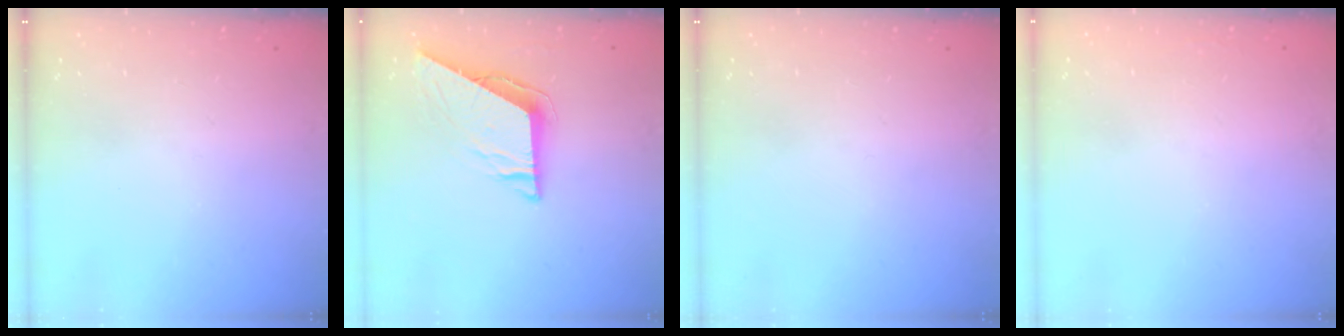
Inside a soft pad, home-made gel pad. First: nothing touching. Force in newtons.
{"total": 7.6, "press": 7.6, "slide": 0.3}
{"total": 0.0}
{"total": 1.6, "press": 1.6, "slide": 0.0}